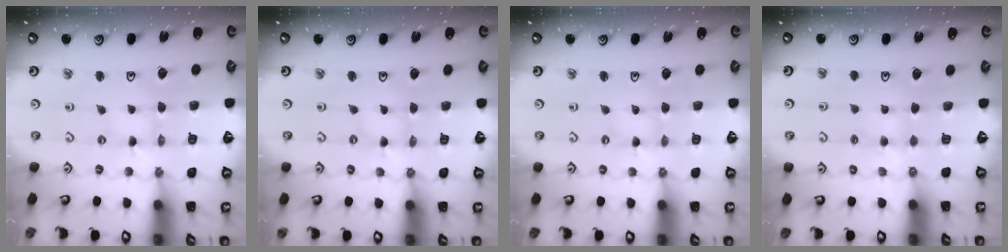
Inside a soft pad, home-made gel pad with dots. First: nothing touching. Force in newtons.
{"total": 0.0}
{"total": 0.0}
{"total": 2.4, "press": 2.4, "slide": 0.4}